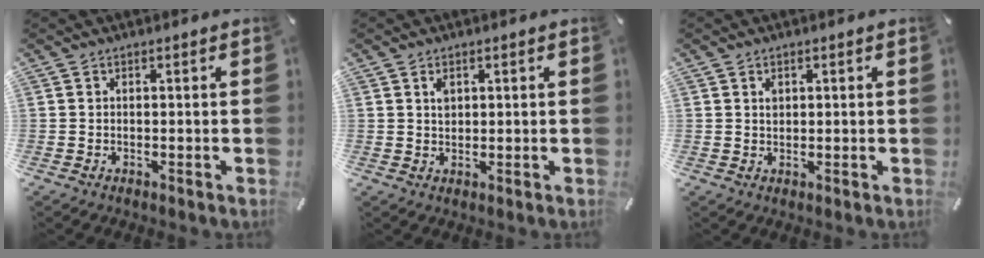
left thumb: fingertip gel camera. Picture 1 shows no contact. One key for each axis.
{"total": 2.0, "fx": 0.8, "fy": 1.5, "fz": 1.2, "tx": -0.018, "ty": -0.001, "tz": 0.012}
{"total": 1.4, "fx": 0.6, "fy": 1.1, "fz": 0.7, "tx": -0.007, "ty": -0.001, "tz": 0.009}